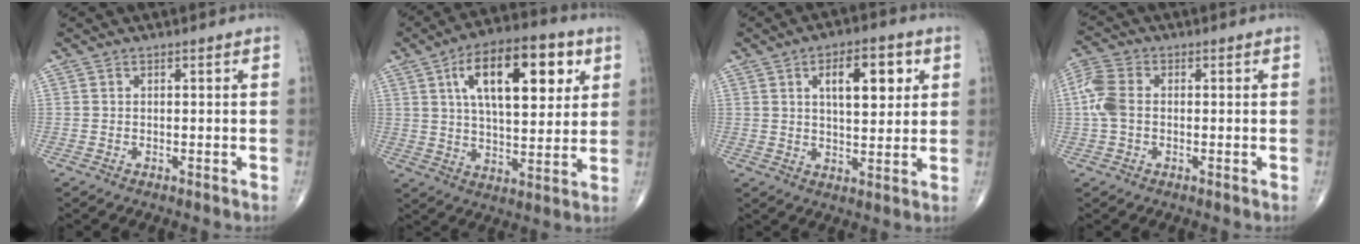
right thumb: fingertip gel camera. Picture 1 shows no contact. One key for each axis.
{"total": 19.2, "fx": 6.9, "fy": 8.6, "fz": 15.7, "tx": -0.214, "ty": -0.011, "tz": 0.107}
{"total": 12.5, "fx": 4.2, "fy": 5.8, "fz": 10.2, "tx": -0.117, "ty": -0.009, "tz": 0.062}
{"total": 6.3, "fx": 0.0, "fy": 4.2, "fz": 4.7, "tx": -0.124, "ty": 0.015, "tz": -0.006}